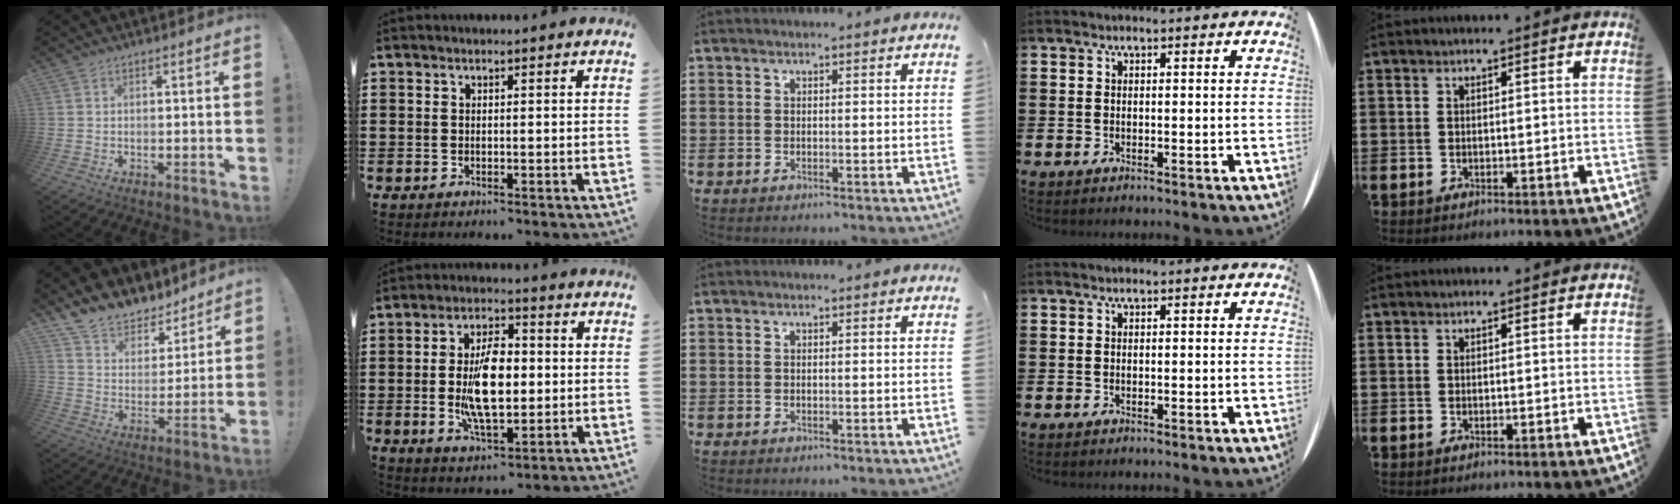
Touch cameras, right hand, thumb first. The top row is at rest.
{"thumb": {"total": 11.5, "force": [10.4, 4.7, 1.9], "torque": [-0.047, -0.090, 0.194]}, "index": {"total": 10.5, "force": [-0.5, 5.1, 9.2], "torque": [-0.174, -0.001, -0.015]}}